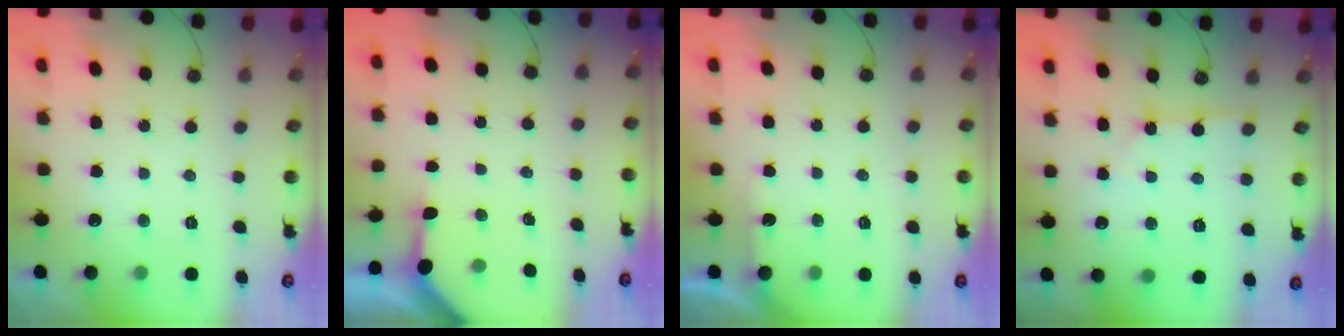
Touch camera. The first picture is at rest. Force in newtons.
{"total": 2.8, "press": 2.8, "slide": 0.2}
{"total": 2.1, "press": 2.1, "slide": 0.2}
{"total": 2.0, "press": 2.0, "slide": 0.2}